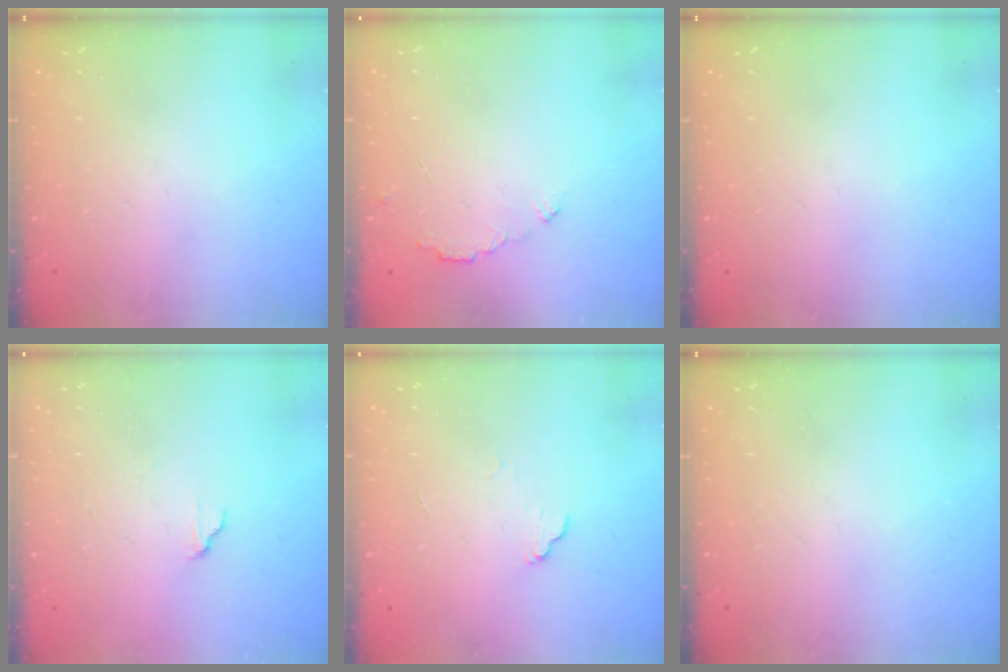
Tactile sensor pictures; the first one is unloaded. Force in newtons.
{"total": 3.5, "press": 3.5, "slide": 0.3}
{"total": 0.0}
{"total": 5.2, "press": 5.2, "slide": 0.5}
{"total": 6.2, "press": 6.2, "slide": 0.3}
{"total": 0.0}